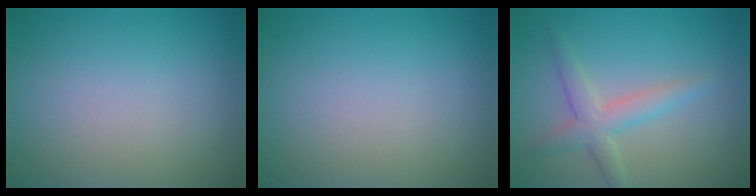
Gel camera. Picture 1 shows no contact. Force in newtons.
{"total": 0.0}
{"total": 2.9, "press": 2.9, "slide": 0.1}